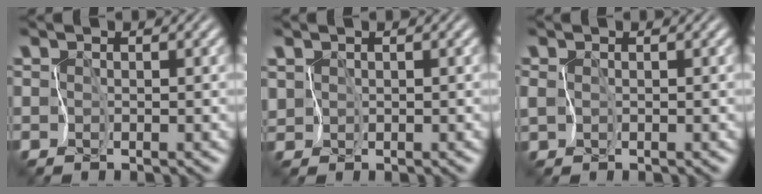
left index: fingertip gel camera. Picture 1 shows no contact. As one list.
[{"total": 2.8, "force": [1.8, 2.0, 0.8], "torque": [-0.021, 0.018, 0.015]}, {"total": 1.1, "force": [0.4, 0.8, 0.7], "torque": [-0.014, 0.002, -0.001]}]